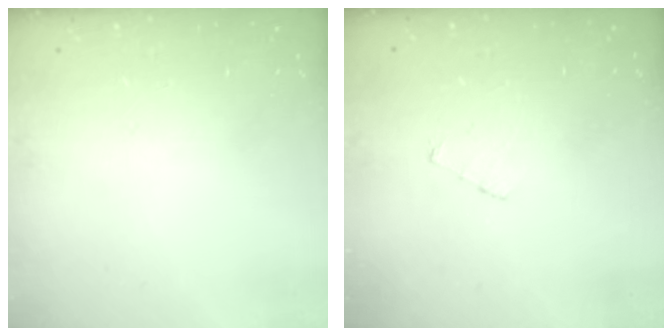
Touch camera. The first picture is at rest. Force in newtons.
{"total": 2.6, "press": 2.6, "slide": 0.3}